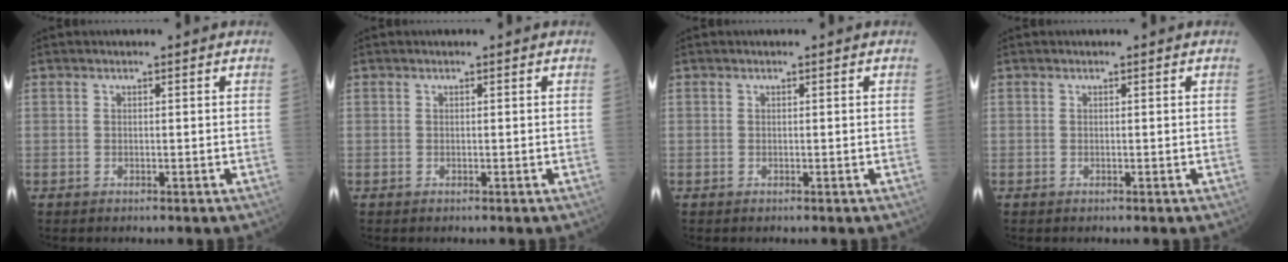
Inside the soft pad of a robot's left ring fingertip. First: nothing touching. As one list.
[{"total": 0.0}, {"total": 0.0}, {"total": 0.0}]